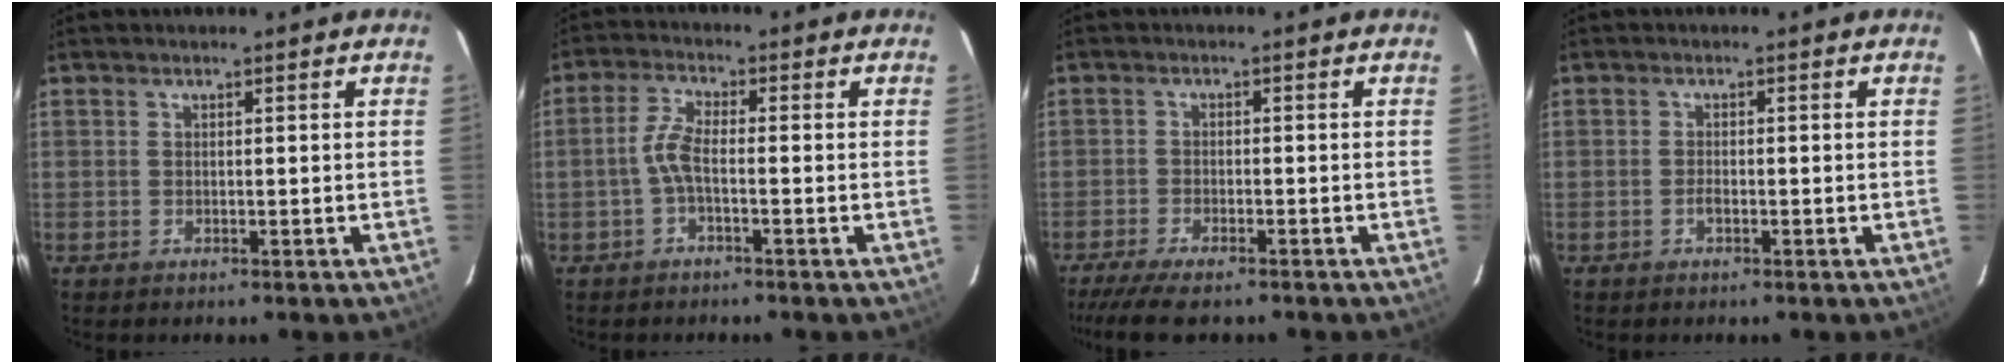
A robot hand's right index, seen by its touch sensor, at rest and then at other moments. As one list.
[{"total": 3.8, "force": [-1.3, 0.9, 3.4], "torque": [-0.080, 0.010, -0.029]}, {"total": 8.3, "force": [-6.9, 1.7, 4.3], "torque": [-0.108, -0.030, -0.123]}, {"total": 1.2, "force": [-0.6, 0.6, 0.9], "torque": [-0.018, 0.002, -0.011]}]